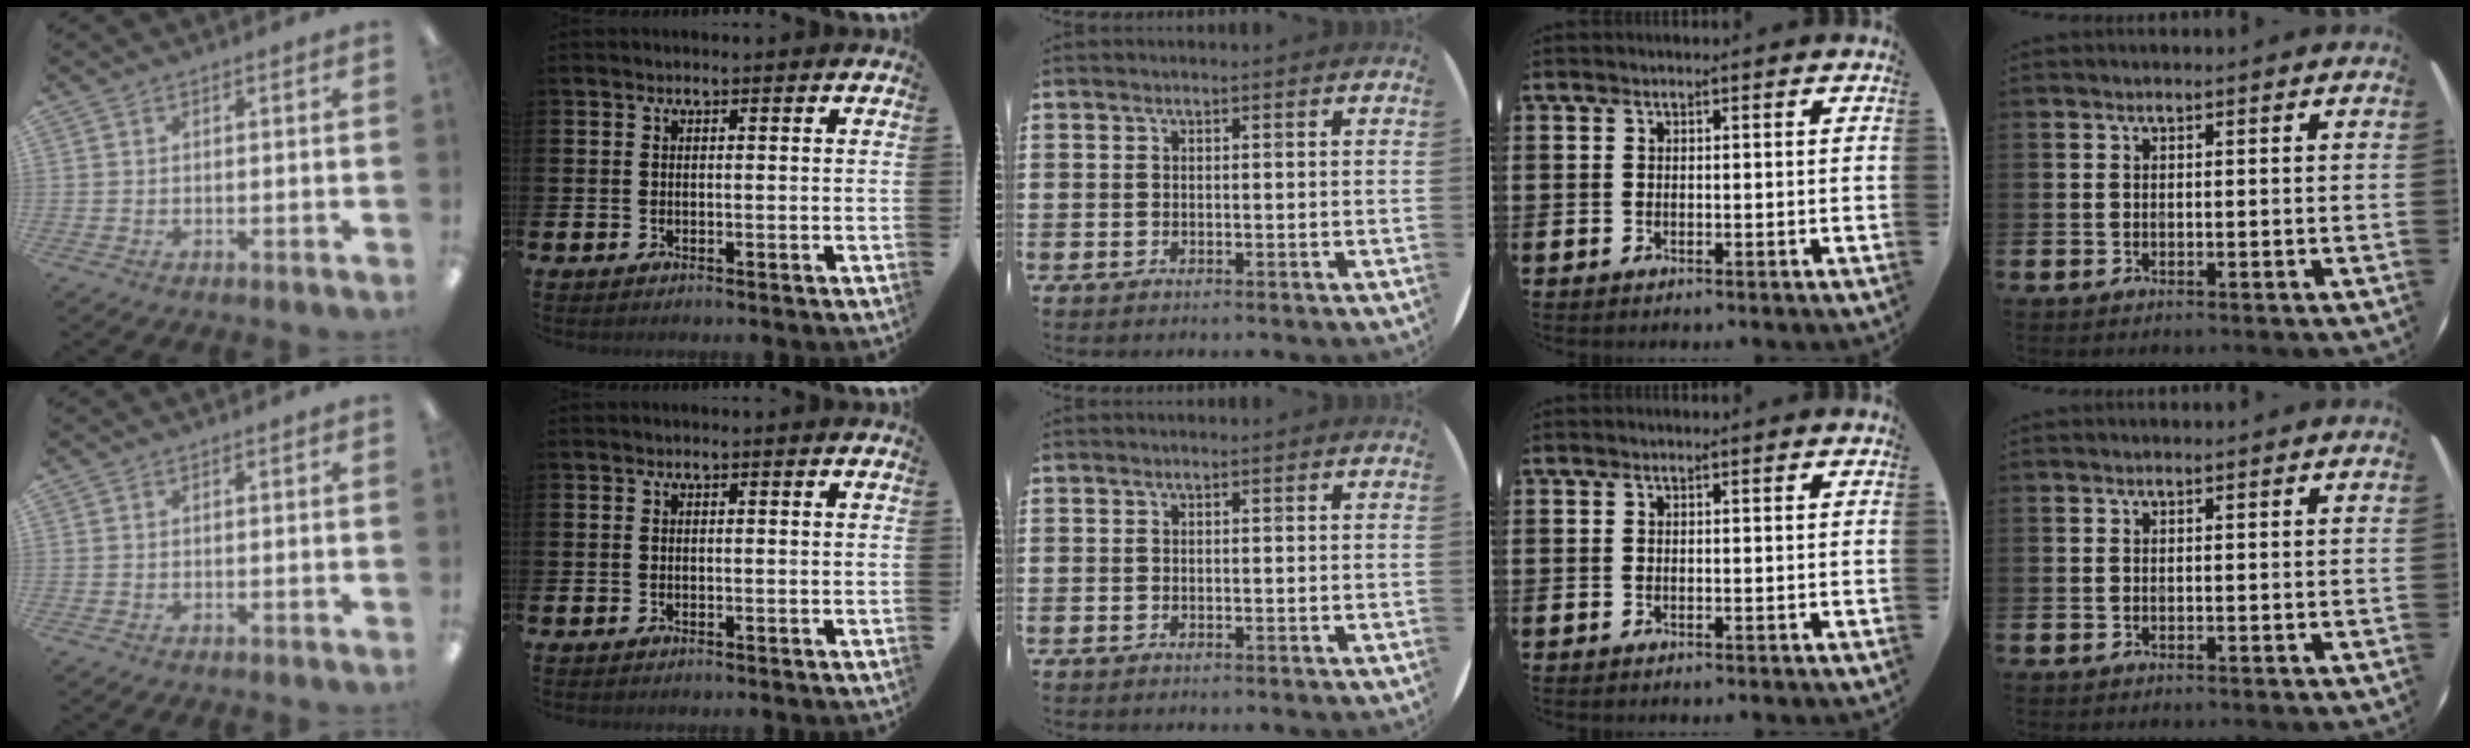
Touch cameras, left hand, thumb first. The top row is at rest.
{}